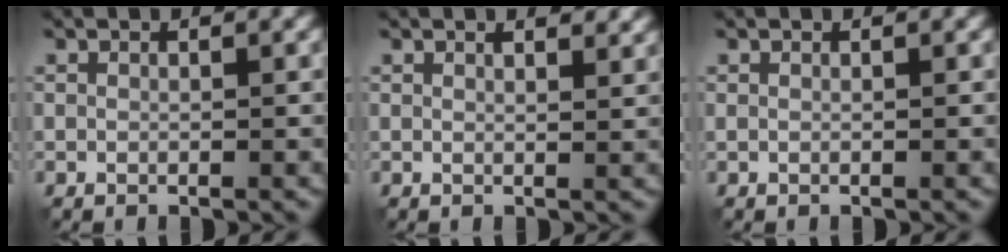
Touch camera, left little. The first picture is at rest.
{"total": 1.8, "force": [1.4, 0.6, 1.1], "torque": [-0.012, -0.001, 0.014]}
{"total": 0.0}